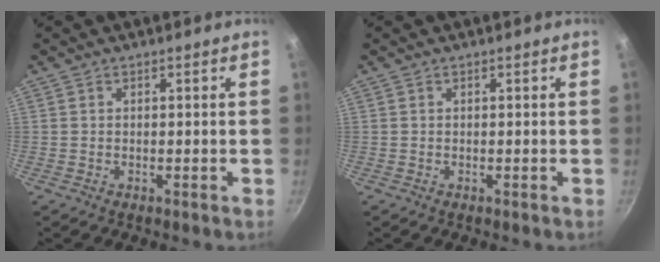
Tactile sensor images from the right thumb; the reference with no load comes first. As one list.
[{"total": 0.0}]